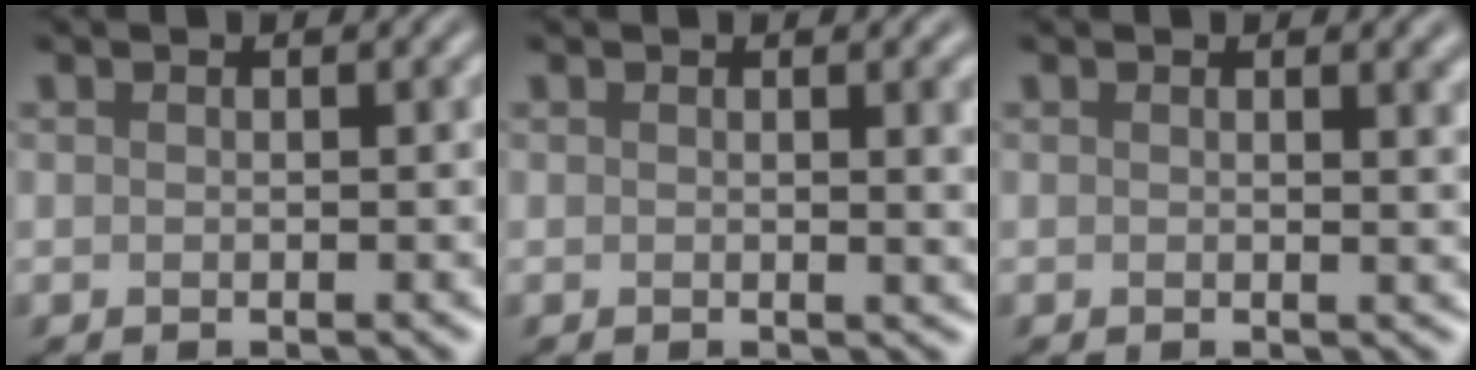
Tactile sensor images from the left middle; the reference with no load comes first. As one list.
[{"total": 2.2, "force": [0.6, 0.6, 2.1], "torque": [-0.019, -0.002, 0.008]}, {"total": 1.5, "force": [0.9, 0.5, 1.1], "torque": [-0.009, -0.002, 0.016]}]